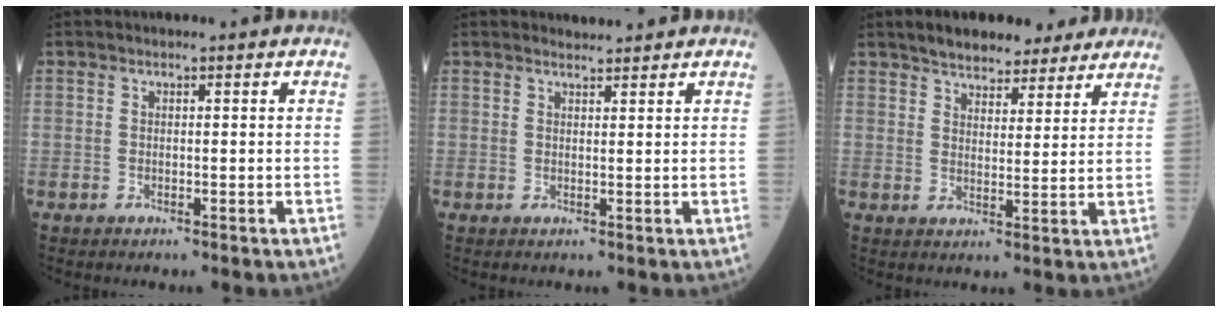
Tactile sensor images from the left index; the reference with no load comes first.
{"total": 1.7, "force": [1.7, 0.2, 0.1], "torque": [-0.010, 0.005, 0.031]}
{"total": 11.6, "force": [9.7, 4.2, 4.7], "torque": [-0.050, 0.022, 0.132]}